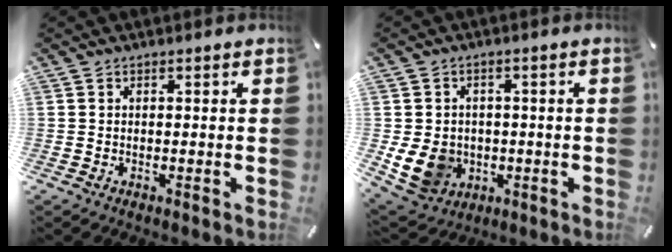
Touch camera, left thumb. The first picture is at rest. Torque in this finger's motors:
{"motor_torque": [1.19, 2.11, 0.60, -0.43, 0.14]}